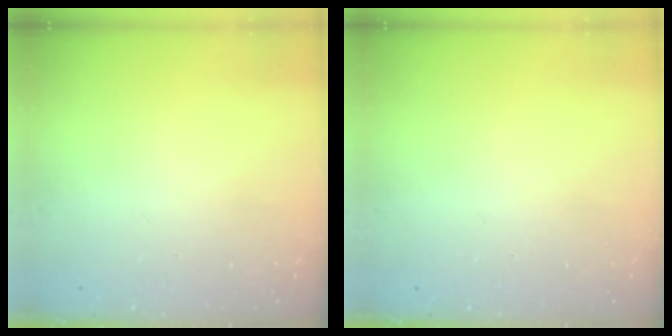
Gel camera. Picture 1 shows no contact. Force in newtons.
{"total": 0.0}